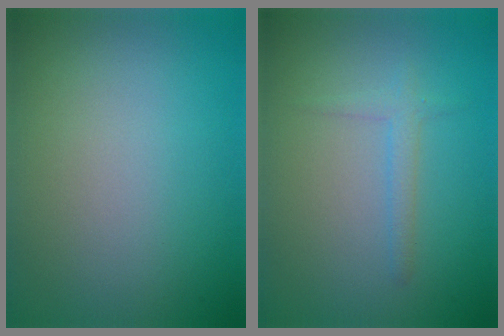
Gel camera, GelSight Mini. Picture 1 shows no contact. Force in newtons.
{"total": 1.4, "press": 1.4, "slide": 0.1}